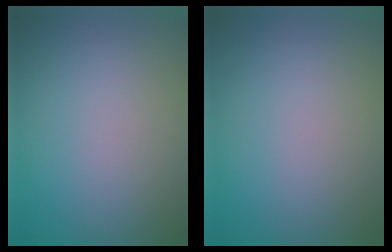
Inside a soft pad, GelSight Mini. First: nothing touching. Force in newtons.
{"total": 0.0}